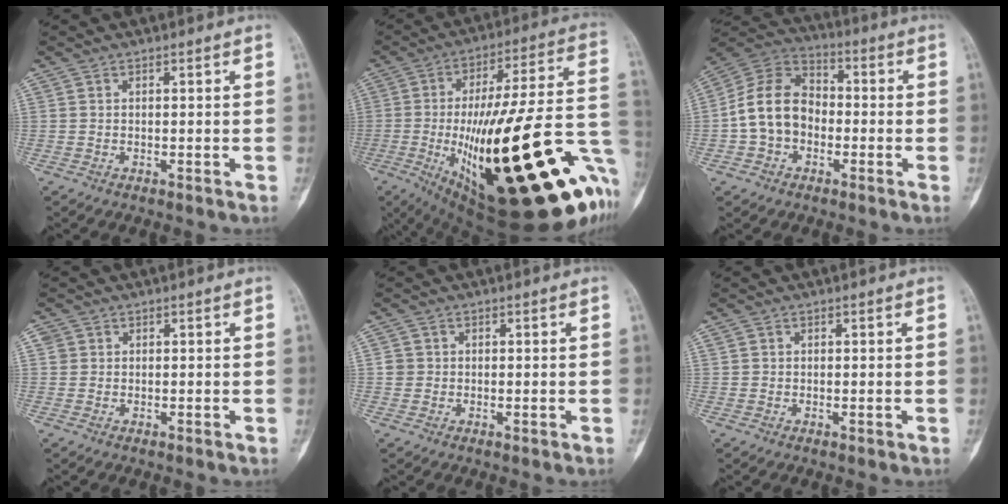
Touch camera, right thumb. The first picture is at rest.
{"total": 41.8, "force": [-10.6, 12.4, 38.5], "torque": [-0.505, 0.016, -0.150]}
{"total": 12.8, "force": [-2.2, 9.8, 7.9], "torque": [-0.130, 0.041, -0.054]}
{"total": 1.4, "force": [0.2, 1.3, 0.1], "torque": [0.006, 0.004, -0.001]}
{"total": 1.9, "force": [0.1, 1.9, 0.3], "torque": [0.004, 0.004, 0.000]}
{"total": 0.9, "force": [0.2, 0.8, 0.2], "torque": [0.002, 0.001, 0.002]}